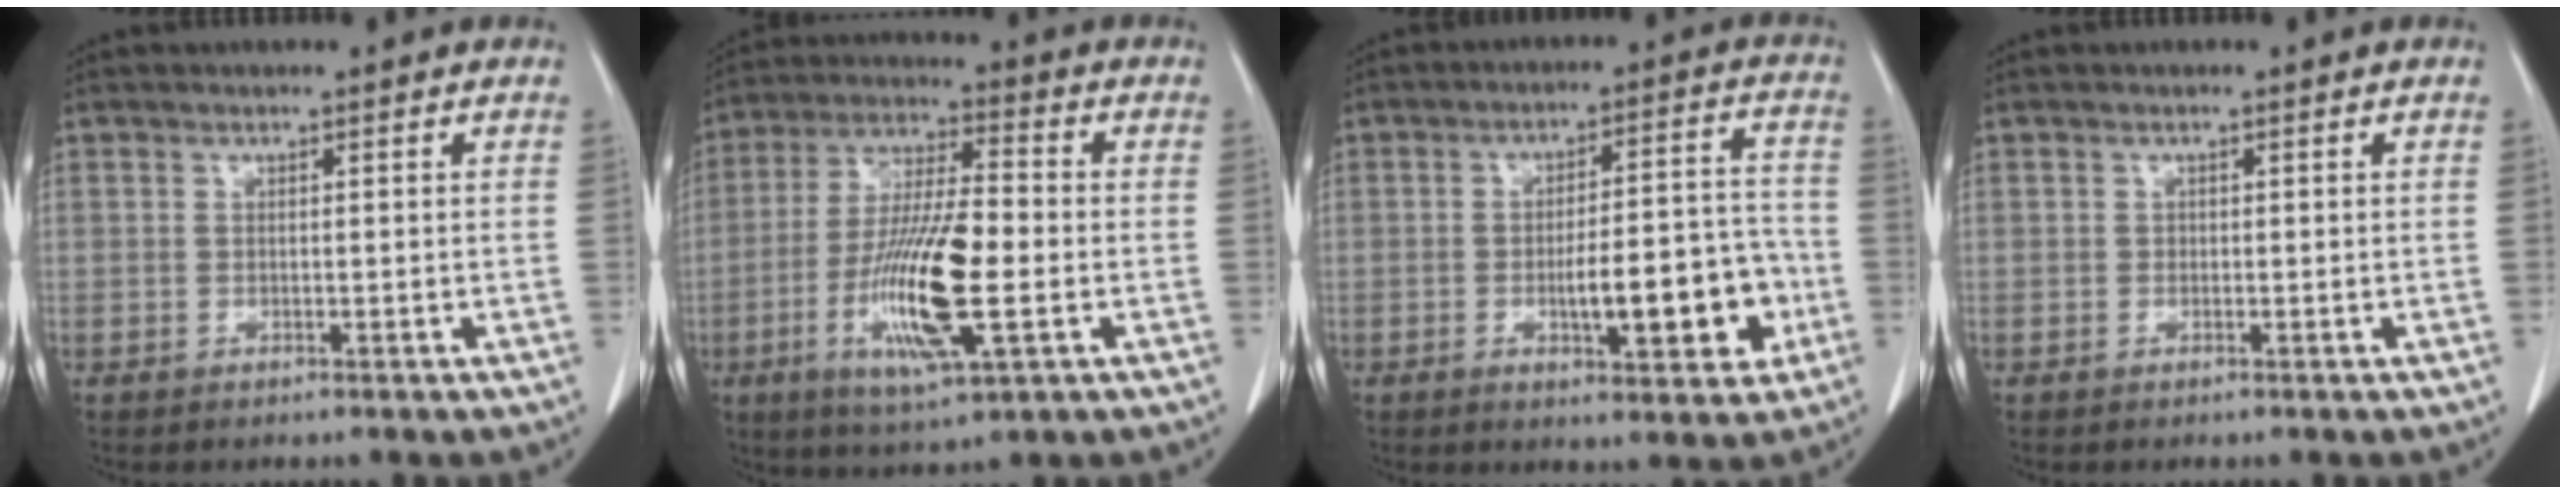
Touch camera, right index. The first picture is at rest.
{"total": 15.1, "force": [-3.8, 2.5, 14.4], "torque": [-0.284, -0.014, -0.068]}
{"total": 11.6, "force": [-3.4, 3.1, 10.7], "torque": [-0.154, 0.020, -0.043]}
{"total": 0.0}